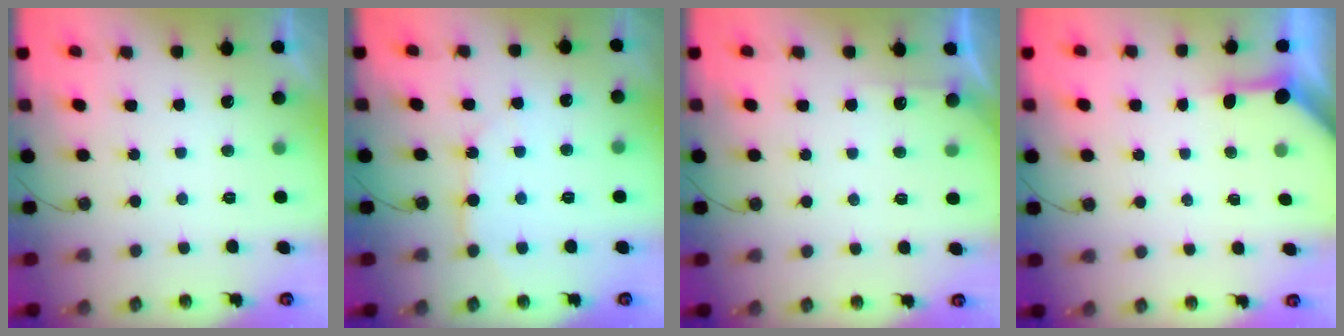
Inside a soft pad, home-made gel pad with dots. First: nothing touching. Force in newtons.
{"total": 6.8, "press": 6.8, "slide": 0.6}
{"total": 3.1, "press": 3.1, "slide": 0.4}
{"total": 3.4, "press": 3.4, "slide": 0.4}